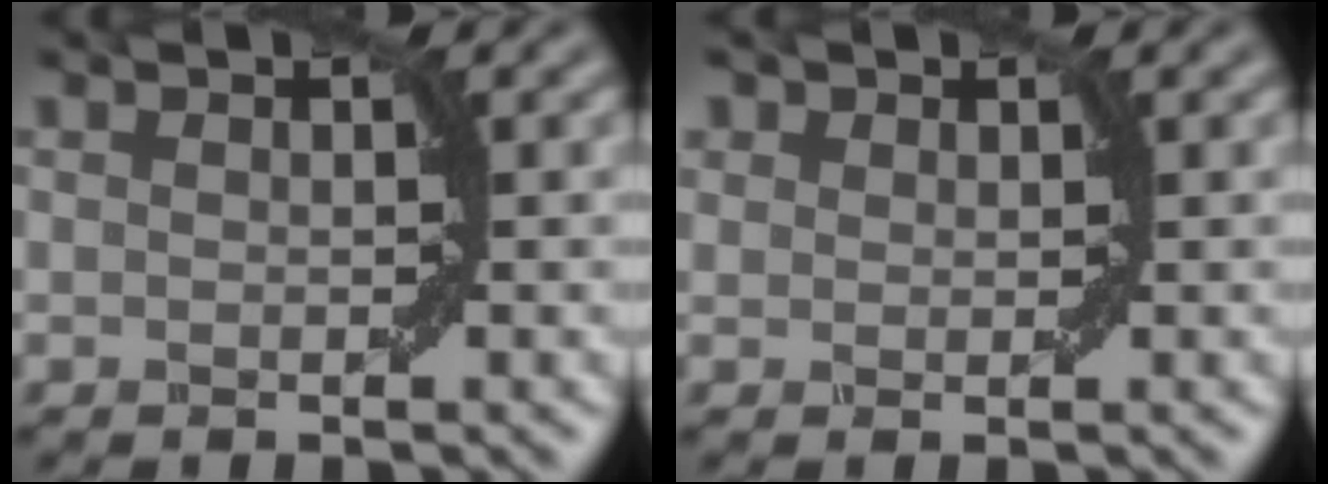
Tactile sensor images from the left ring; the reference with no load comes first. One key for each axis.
{"total": 1.4, "fx": 0.9, "fy": 1.0, "fz": 0.2, "tx": -0.004, "ty": 0.001, "tz": 0.012}